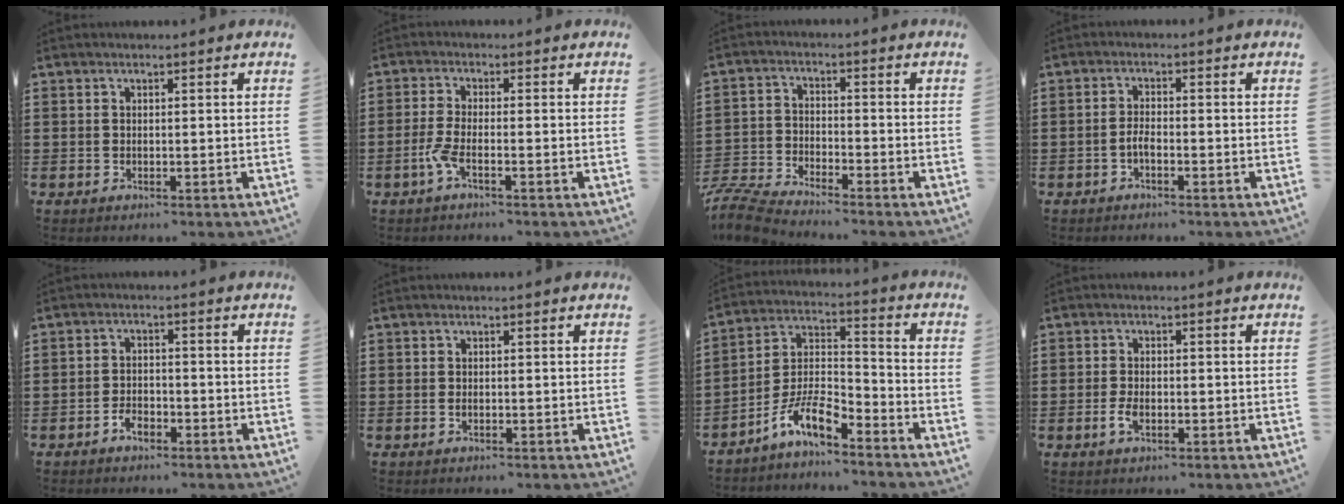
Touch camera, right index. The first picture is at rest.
{"total": 3.3, "force": [-1.8, 0.4, 2.8], "torque": [-0.077, -0.011, -0.041]}
{"total": 5.9, "force": [-5.8, 0.1, 1.1], "torque": [-0.041, -0.002, -0.120]}
{"total": 2.0, "force": [-1.1, 0.5, 1.6], "torque": [-0.040, -0.004, -0.022]}
{"total": 2.5, "force": [-1.9, 1.2, 1.1], "torque": [-0.023, 0.004, -0.040]}
{"total": 0.5, "force": [-0.2, 0.1, 0.5], "torque": [-0.013, -0.006, -0.001]}
{"total": 8.6, "force": [-6.6, 2.6, 4.8], "torque": [-0.109, 0.003, -0.133]}
{"total": 2.6, "force": [-0.8, 1.2, 2.1], "torque": [-0.055, -0.007, -0.018]}